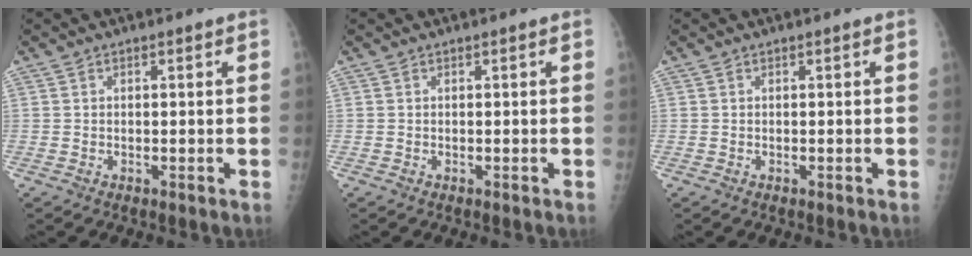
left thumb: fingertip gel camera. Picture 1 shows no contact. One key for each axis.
{"total": 0.0}
{"total": 0.0}